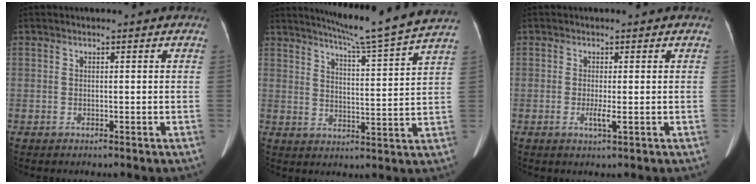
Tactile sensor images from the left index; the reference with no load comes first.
{"total": 14.7, "force": [13.1, -2.1, 6.3], "torque": [-0.109, -0.028, 0.174]}
{"total": 1.7, "force": [-0.4, 0.0, 1.6], "torque": [-0.034, -0.005, -0.007]}